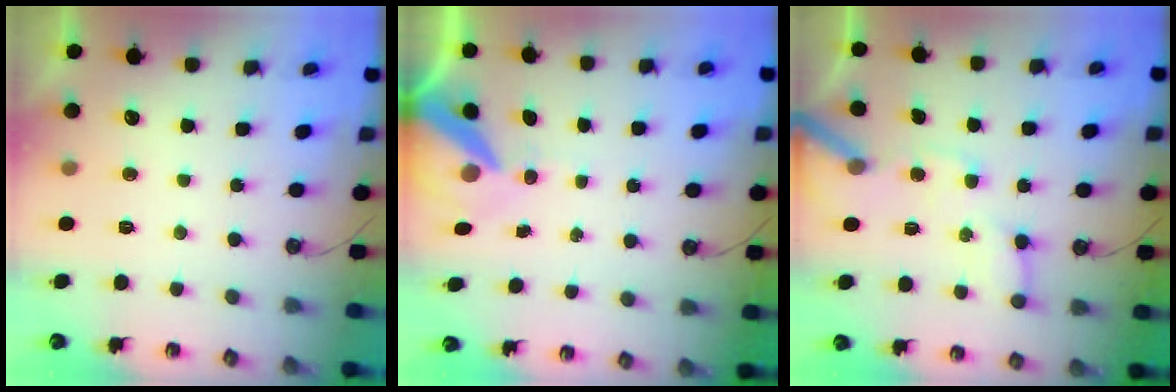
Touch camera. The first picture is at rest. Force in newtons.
{"total": 10.4, "press": 10.3, "slide": 1.4}
{"total": 12.7, "press": 12.6, "slide": 1.7}